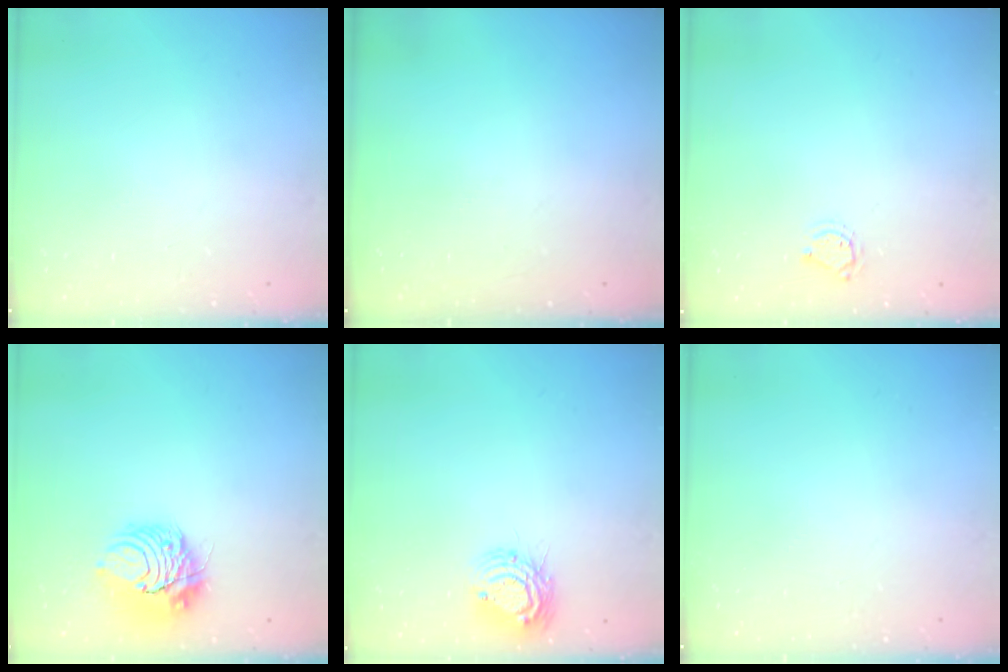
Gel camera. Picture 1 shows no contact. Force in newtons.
{"total": 0.0}
{"total": 4.1, "press": 4.1, "slide": 0.4}
{"total": 10.1, "press": 10.1, "slide": 0.3}
{"total": 9.4, "press": 9.4, "slide": 0.7}
{"total": 0.0}